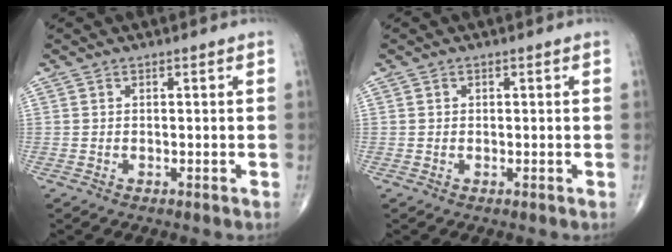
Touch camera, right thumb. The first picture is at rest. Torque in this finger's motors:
{"motor_torque": [0.13, -0.23, -0.28, -0.19, 0.02]}